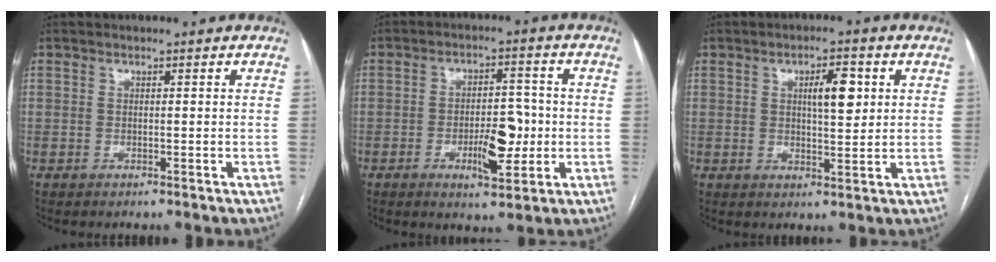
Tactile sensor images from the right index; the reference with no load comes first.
{"total": 7.6, "force": [-1.9, 2.8, 6.8], "torque": [-0.108, 0.003, -0.024]}
{"total": 5.5, "force": [1.6, 1.6, 5.0], "torque": [-0.081, 0.006, 0.027]}